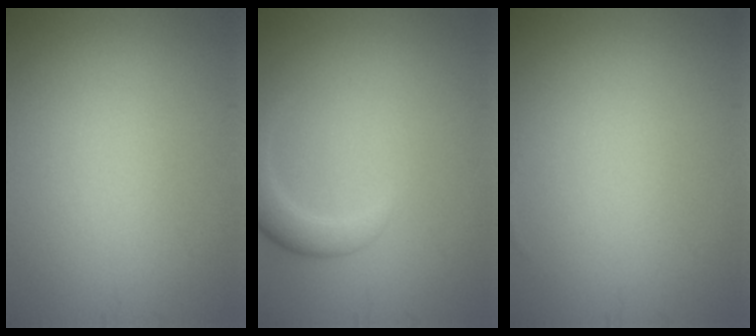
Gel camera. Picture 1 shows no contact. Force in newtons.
{"total": 2.5, "press": 2.5, "slide": 0.2}
{"total": 0.0}